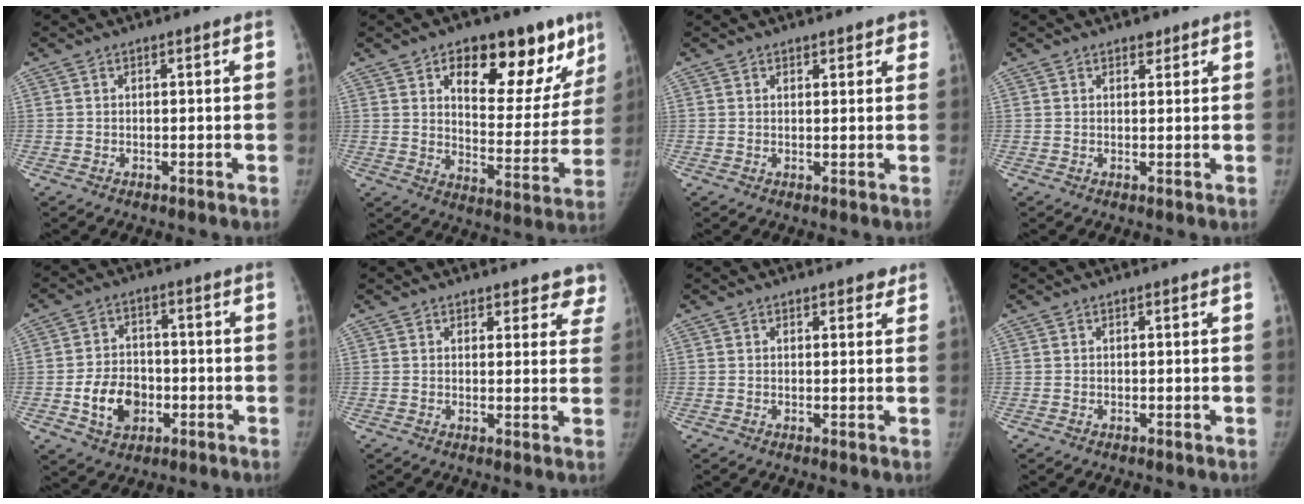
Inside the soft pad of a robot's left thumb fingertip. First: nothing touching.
{"total": 21.5, "force": [11.6, 10.5, 14.7], "torque": [-0.135, -0.043, 0.167]}
{"total": 2.4, "force": [1.8, 1.2, 1.0], "torque": [0.011, -0.006, 0.018]}
{"total": 1.4, "force": [1.0, 0.7, 0.5], "torque": [0.000, -0.007, 0.014]}
{"total": 9.4, "force": [-2.6, 7.1, 5.6], "torque": [-0.074, 0.015, -0.043]}
{"total": 6.5, "force": [5.6, 2.9, 1.2], "torque": [0.041, -0.023, 0.049]}
{"total": 1.9, "force": [1.4, 1.0, 0.7], "torque": [0.006, -0.007, 0.013]}
{"total": 0.0}